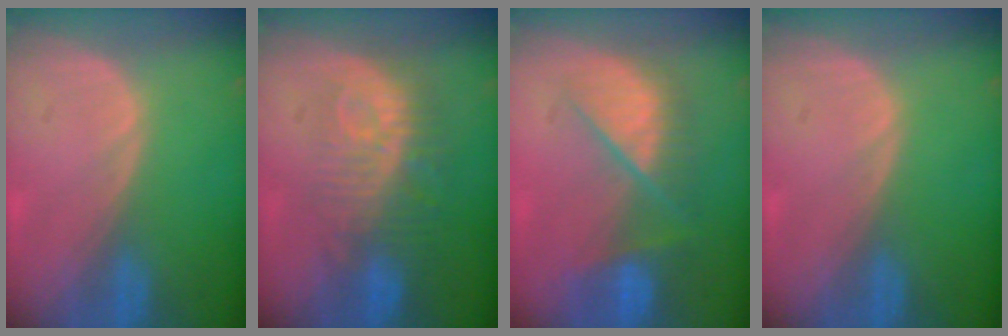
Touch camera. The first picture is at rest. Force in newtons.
{"total": 9.6, "press": 8.7, "slide": 4.0}
{"total": 8.6, "press": 7.9, "slide": 3.4}
{"total": 0.0}